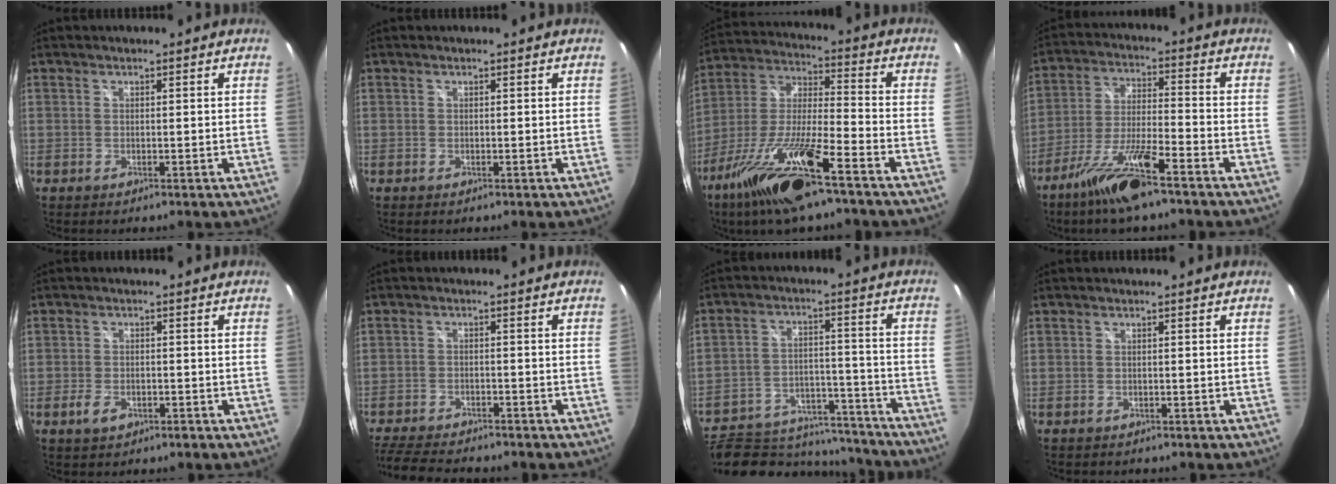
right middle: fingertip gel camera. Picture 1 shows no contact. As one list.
[{"total": 0.0}, {"total": 18.4, "force": [-11.9, 2.6, 13.9], "torque": [-0.282, -0.022, -0.227]}, {"total": 12.0, "force": [-8.8, 1.0, 8.2], "torque": [-0.176, -0.012, -0.162]}, {"total": 3.2, "force": [-1.8, 1.7, 1.9], "torque": [-0.045, -0.001, -0.032]}, {"total": 12.6, "force": [-11.1, 3.1, 5.1], "torque": [-0.129, -0.017, -0.179]}, {"total": 20.0, "force": [-15.8, 9.3, 7.9], "torque": [-0.166, 0.015, -0.202]}, {"total": 1.4, "force": [-1.3, 0.5, 0.2], "torque": [-0.009, -0.005, -0.017]}]